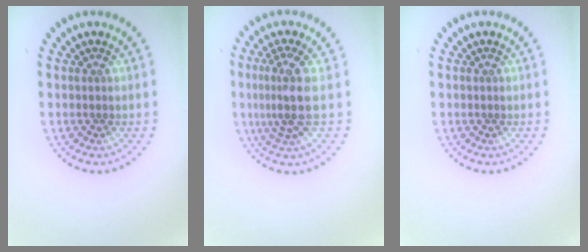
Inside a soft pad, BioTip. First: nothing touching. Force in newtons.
{"total": 3.3, "press": 2.5, "slide": 2.2}
{"total": 0.0}